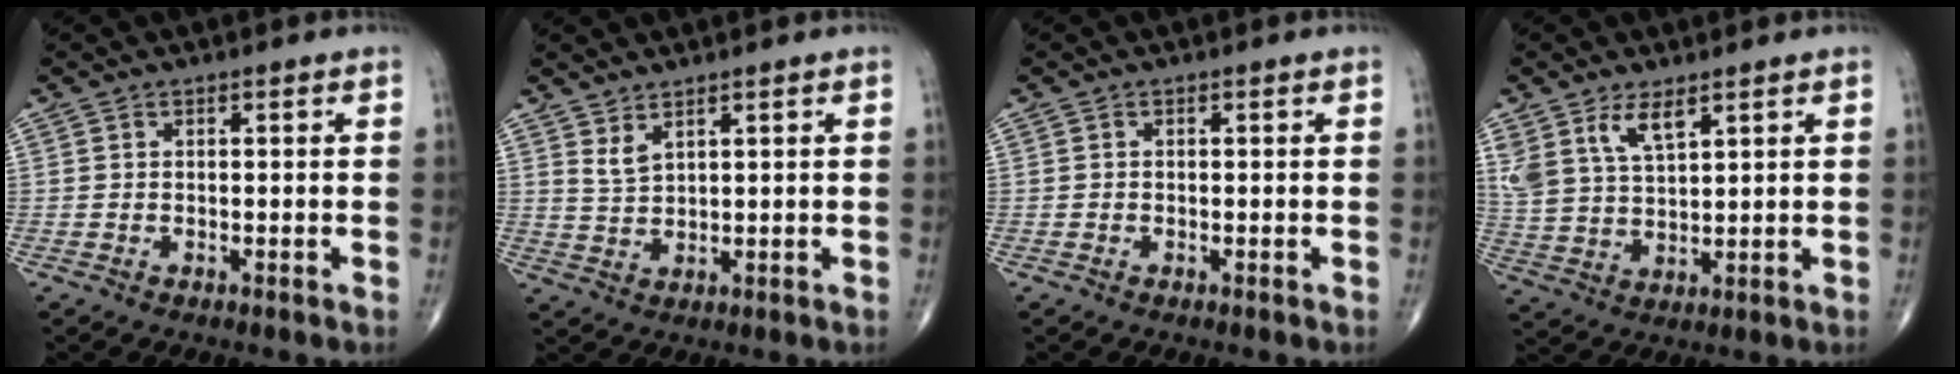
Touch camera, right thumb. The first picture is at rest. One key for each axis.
{"total": 2.8, "fx": 2.1, "fy": 0.9, "fz": 1.7, "tx": -0.031, "ty": -0.022, "tz": 0.047}
{"total": 0.0}
{"total": 7.5, "fx": 4.6, "fy": 3.3, "fz": 5.0, "tx": -0.096, "ty": -0.020, "tz": 0.099}